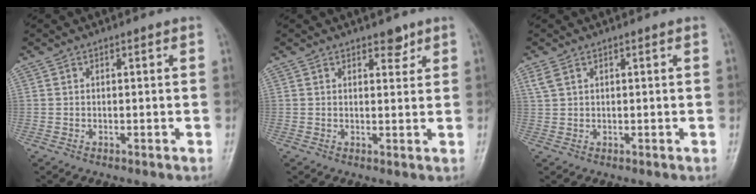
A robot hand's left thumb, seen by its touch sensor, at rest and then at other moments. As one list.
[{"total": 2.6, "force": [1.9, 1.3, 1.2], "torque": [-0.001, -0.011, 0.026]}, {"total": 1.8, "force": [1.0, 1.0, 1.1], "torque": [-0.027, 0.008, 0.030]}]